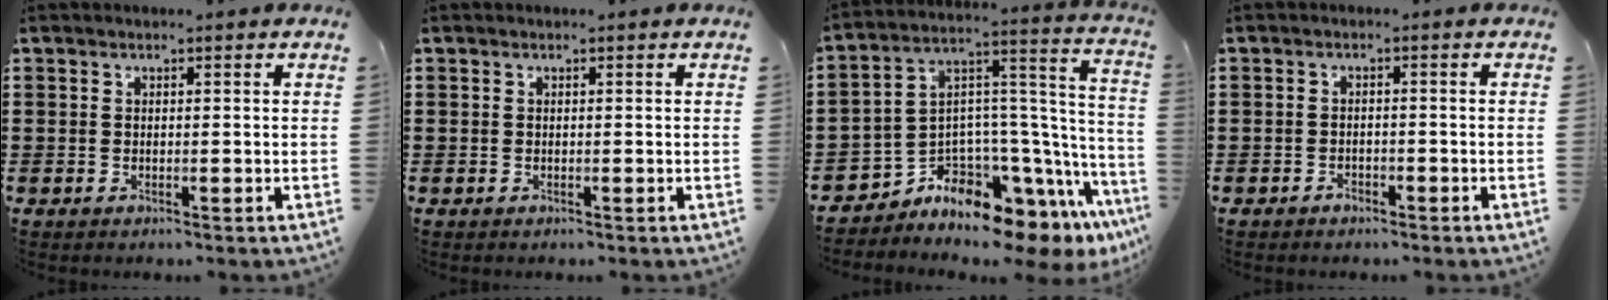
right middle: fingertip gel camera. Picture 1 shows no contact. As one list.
[{"total": 0.0}, {"total": 6.1, "force": [-5.7, 1.9, 0.9], "torque": [-0.038, -0.039, -0.119]}, {"total": 1.3, "force": [-1.1, 0.6, 0.4], "torque": [-0.011, 0.000, -0.023]}]